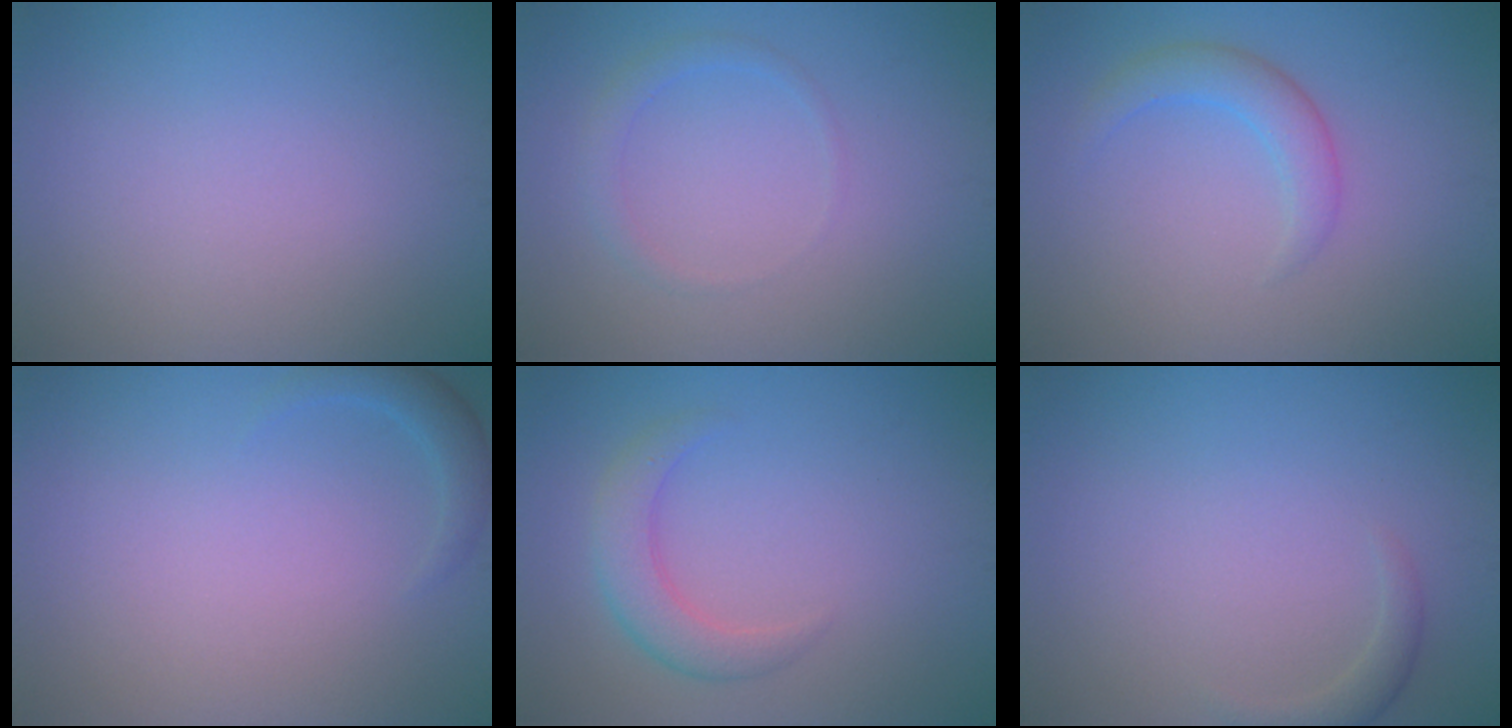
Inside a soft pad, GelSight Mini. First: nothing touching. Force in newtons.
{"total": 1.4, "press": 1.4, "slide": 0.1}
{"total": 2.5, "press": 2.5, "slide": 0.0}
{"total": 1.5, "press": 1.5, "slide": 0.0}
{"total": 3.0, "press": 3.0, "slide": 0.1}
{"total": 1.4, "press": 1.4, "slide": 0.1}